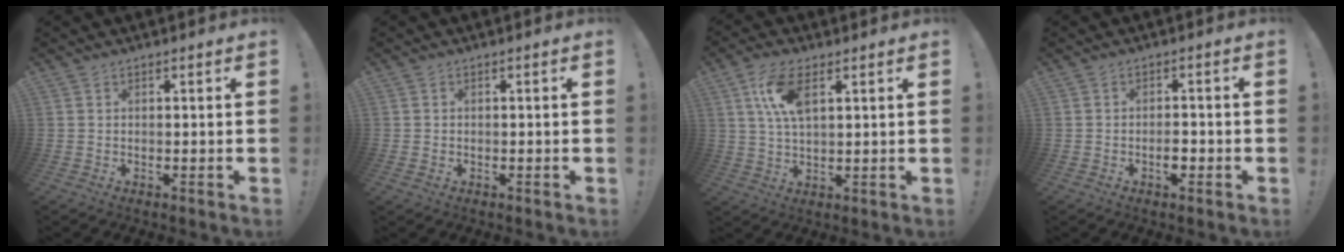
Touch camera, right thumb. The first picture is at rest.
{"total": 0.9, "force": [-0.2, 0.9, 0.0], "torque": [0.000, 0.003, -0.004]}
{"total": 9.6, "force": [3.6, 4.5, 7.8], "torque": [-0.145, -0.001, 0.065]}
{"total": 3.3, "force": [-1.4, 1.6, 2.5], "torque": [-0.031, 0.005, -0.025]}